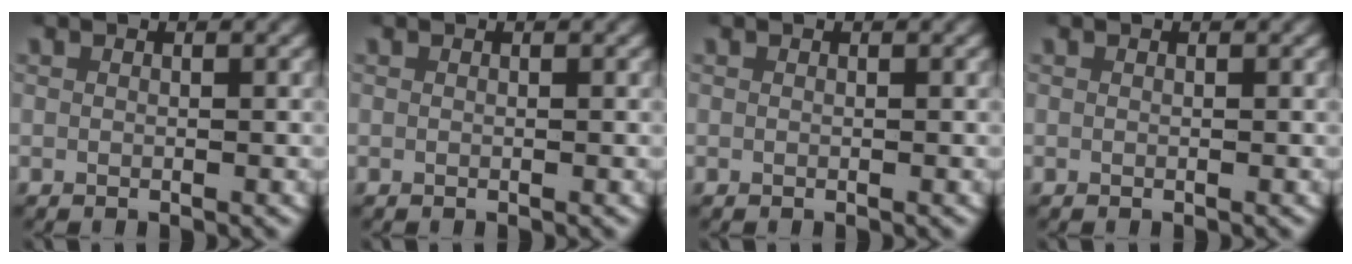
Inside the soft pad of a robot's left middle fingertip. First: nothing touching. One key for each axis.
{"total": 0.0}
{"total": 0.0}
{"total": 0.0}